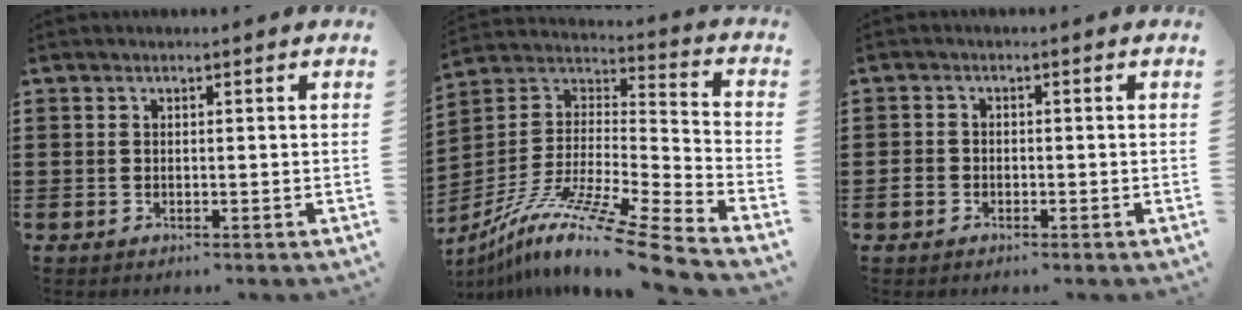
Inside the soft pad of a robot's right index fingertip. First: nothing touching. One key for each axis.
{"total": 12.8, "fx": -10.2, "fy": -0.9, "fz": 7.6, "tx": -0.142, "ty": -0.003, "tz": -0.200}
{"total": 1.8, "fx": -1.1, "fy": 1.2, "fz": 0.7, "tx": -0.015, "ty": 0.000, "tz": -0.024}